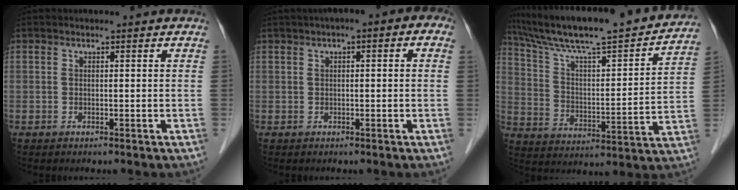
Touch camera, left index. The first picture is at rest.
{"total": 5.4, "force": [2.0, 1.5, 4.9], "torque": [-0.062, 0.030, 0.019]}
{"total": 24.7, "force": [21.3, 2.5, 12.3], "torque": [-0.204, 0.001, 0.318]}